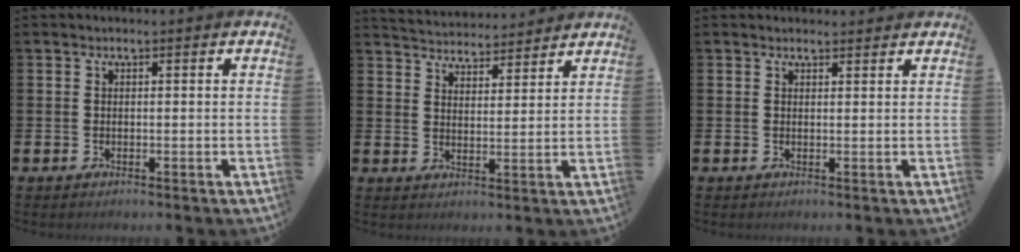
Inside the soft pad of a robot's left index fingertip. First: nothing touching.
{"total": 4.6, "force": [4.5, 0.6, -0.3], "torque": [-0.006, -0.033, 0.078]}
{"total": 1.2, "force": [1.1, 0.3, 0.1], "torque": [0.010, -0.002, 0.018]}